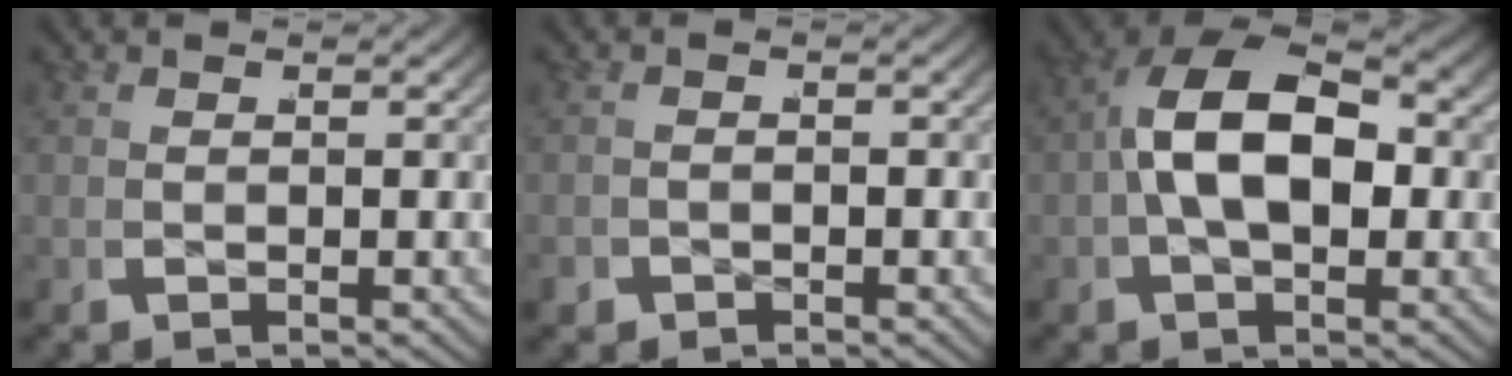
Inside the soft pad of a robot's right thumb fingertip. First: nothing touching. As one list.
[{"total": 1.3, "force": [-1.2, 0.5, -0.2], "torque": [0.006, -0.002, -0.022]}, {"total": 10.4, "force": [0.7, 6.3, 8.2], "torque": [-0.165, -0.013, 0.020]}]